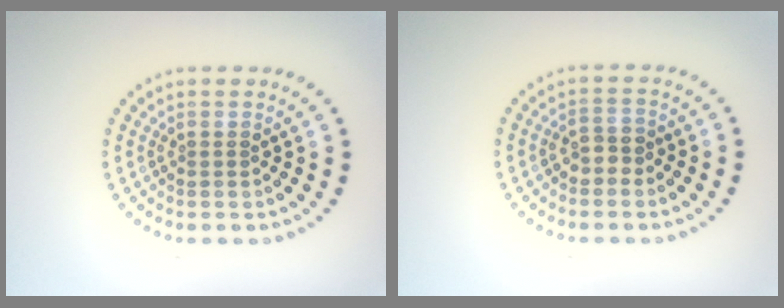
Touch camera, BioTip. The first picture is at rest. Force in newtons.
{"total": 1.7, "press": 1.6, "slide": 0.6}